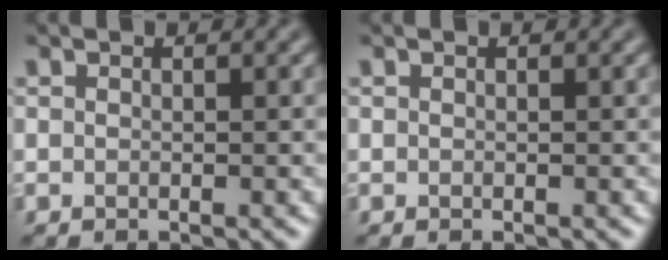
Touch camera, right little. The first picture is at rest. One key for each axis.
{"total": 0.0}